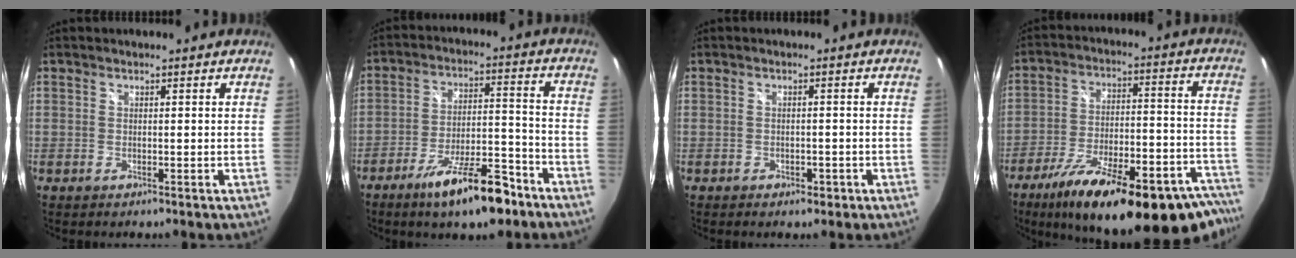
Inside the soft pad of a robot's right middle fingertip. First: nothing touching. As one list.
[{"total": 13.7, "force": [-9.6, 3.5, 9.1], "torque": [-0.161, -0.001, -0.147]}, {"total": 2.3, "force": [-1.3, 1.5, 1.3], "torque": [-0.024, -0.004, -0.014]}, {"total": 32.2, "force": [-25.2, 8.0, 18.3], "torque": [-0.260, -0.023, -0.348]}]